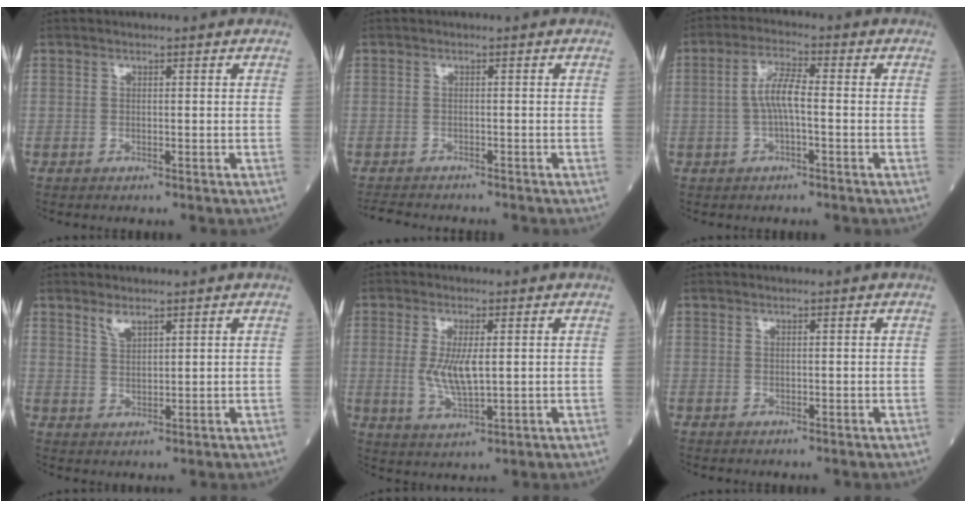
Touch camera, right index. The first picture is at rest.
{"total": 4.9, "force": [-4.7, 0.8, 1.2], "torque": [-0.015, -0.016, -0.075]}
{"total": 5.0, "force": [-0.5, 1.0, 4.9], "torque": [-0.100, 0.012, -0.011]}
{"total": 2.3, "force": [1.8, 0.7, 1.3], "torque": [-0.027, -0.001, 0.039]}
{"total": 5.9, "force": [0.5, 1.6, 5.7], "torque": [-0.117, -0.009, 0.011]}
{"total": 0.0}